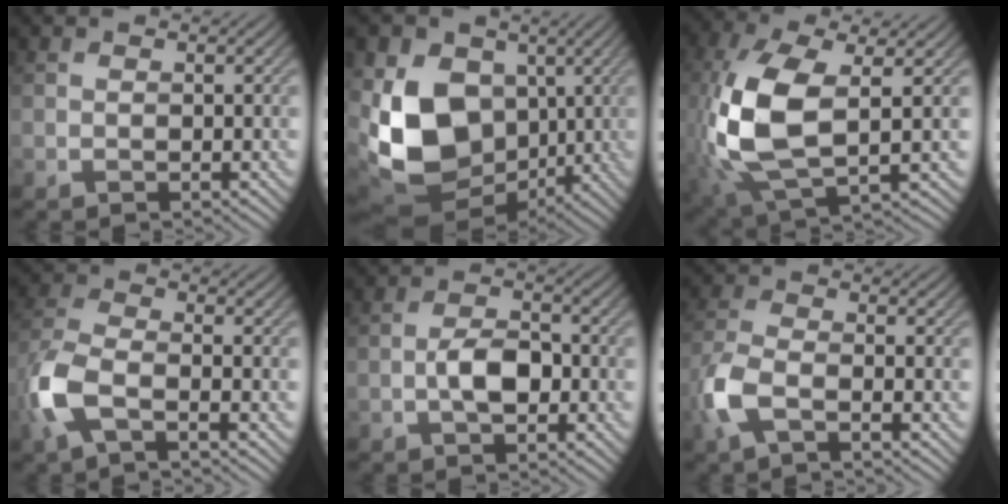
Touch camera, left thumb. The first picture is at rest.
{"total": 15.7, "force": [-0.4, 11.5, 10.7], "torque": [-0.236, -0.027, 0.004]}
{"total": 12.8, "force": [0.1, 6.1, 11.3], "torque": [-0.284, -0.005, 0.005]}
{"total": 7.3, "force": [-3.2, 3.1, 5.8], "torque": [-0.148, -0.007, -0.084]}
{"total": 4.1, "force": [-1.0, 2.3, 3.3], "torque": [-0.066, 0.004, -0.022]}
{"total": 5.7, "force": [-2.7, 2.4, 4.4], "torque": [-0.116, -0.008, -0.069]}